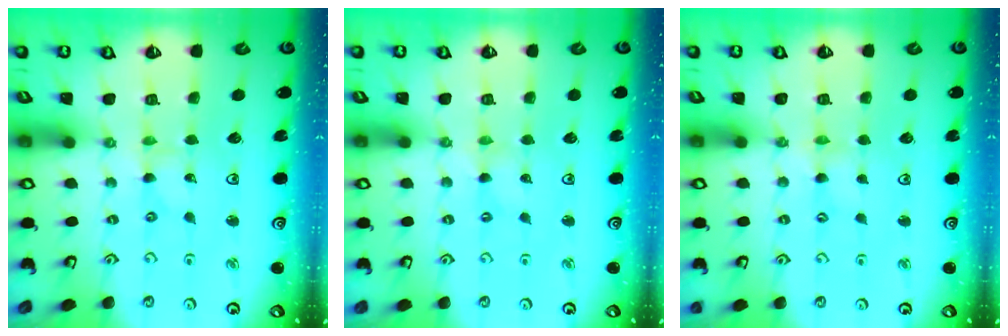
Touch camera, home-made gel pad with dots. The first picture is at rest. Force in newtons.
{"total": 0.0}
{"total": 2.2, "press": 2.2, "slide": 0.4}